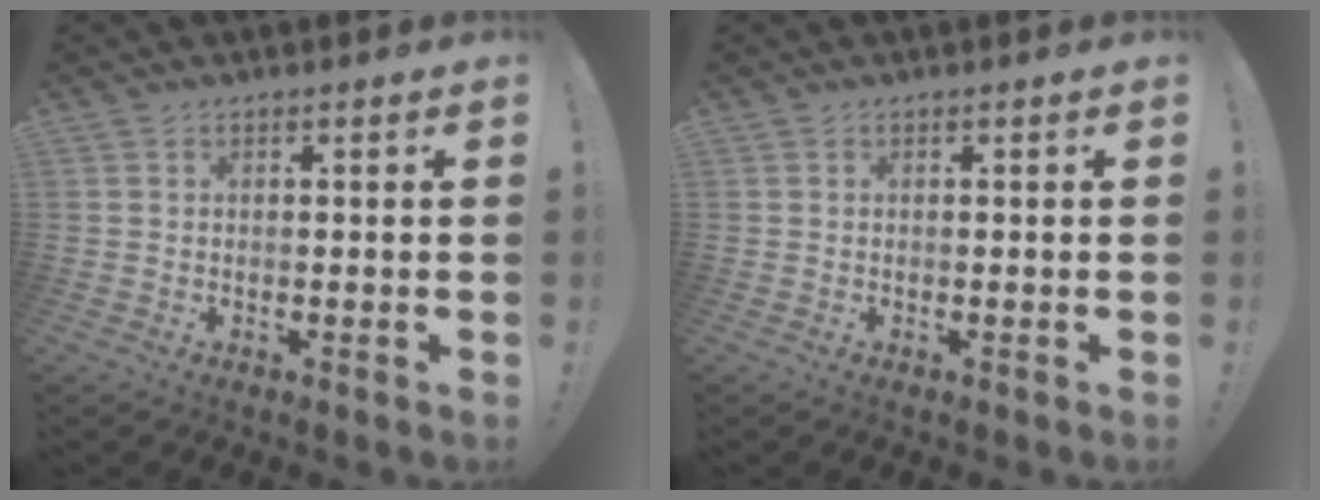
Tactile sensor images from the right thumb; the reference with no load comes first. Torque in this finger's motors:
{"motor_torque": [0.00, 0.00, 0.00, 0.01, 0.00]}